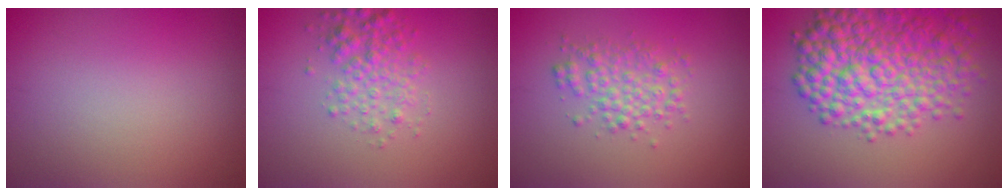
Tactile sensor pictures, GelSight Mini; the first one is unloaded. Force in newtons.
{"total": 3.0, "press": 3.0, "slide": 0.1}
{"total": 2.7, "press": 2.7, "slide": 0.0}
{"total": 8.5, "press": 8.5, "slide": 0.2}